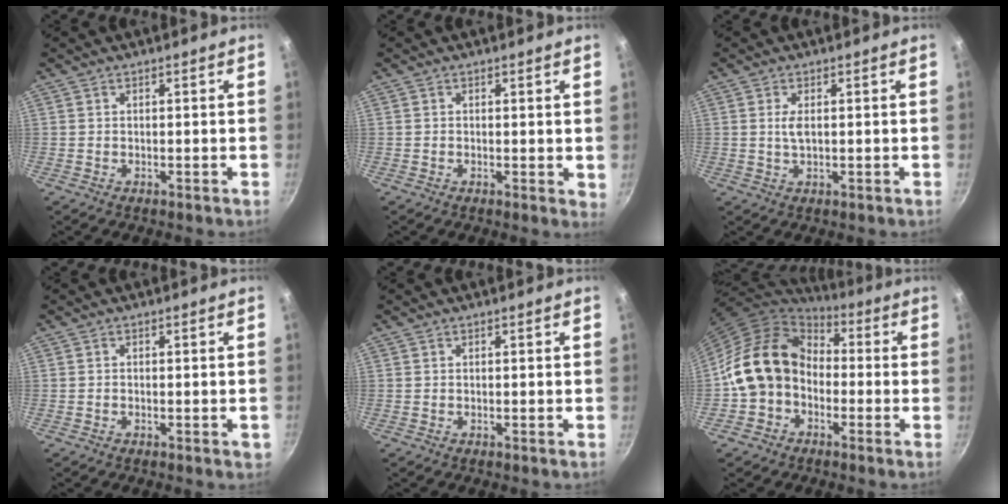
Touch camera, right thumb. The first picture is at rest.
{"total": 1.6, "force": [0.4, 0.8, 1.3], "torque": [-0.015, -0.002, 0.003]}
{"total": 2.4, "force": [0.4, 1.0, 2.2], "torque": [-0.043, -0.001, 0.008]}
{"total": 1.1, "force": [-0.5, 0.5, 0.9], "torque": [-0.011, 0.003, -0.010]}
{"total": 0.0}
{"total": 14.7, "force": [-2.1, 11.8, 8.4], "torque": [-0.116, 0.050, -0.056]}